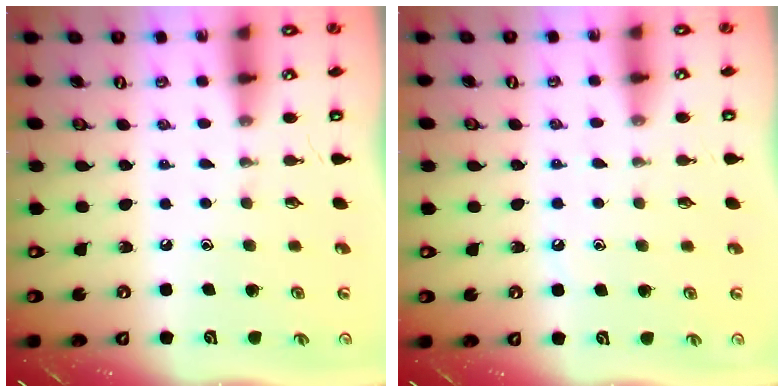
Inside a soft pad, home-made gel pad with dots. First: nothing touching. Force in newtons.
{"total": 5.3, "press": 5.3, "slide": 0.6}